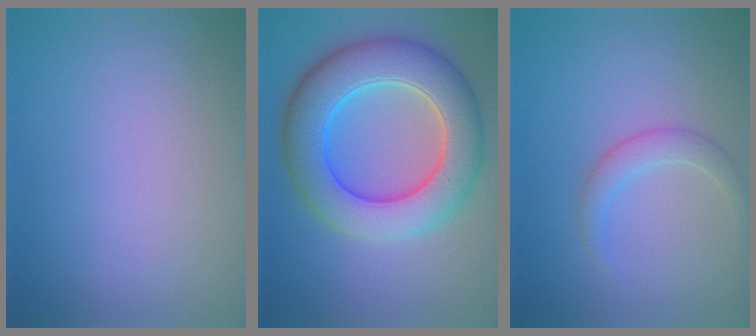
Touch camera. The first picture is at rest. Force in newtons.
{"total": 9.3, "press": 9.3, "slide": 0.6}
{"total": 1.9, "press": 1.9, "slide": 0.1}